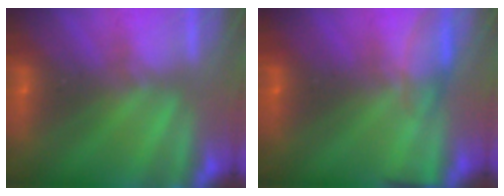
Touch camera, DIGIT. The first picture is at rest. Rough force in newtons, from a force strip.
{"total": 4.8}